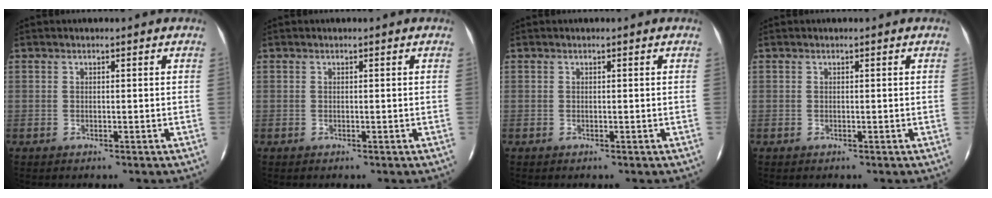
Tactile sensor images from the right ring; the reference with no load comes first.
{"total": 0.0}
{"total": 0.0}
{"total": 0.0}